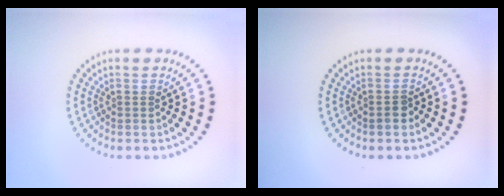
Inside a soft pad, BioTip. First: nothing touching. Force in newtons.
{"total": 1.3, "press": 1.1, "slide": 0.6}